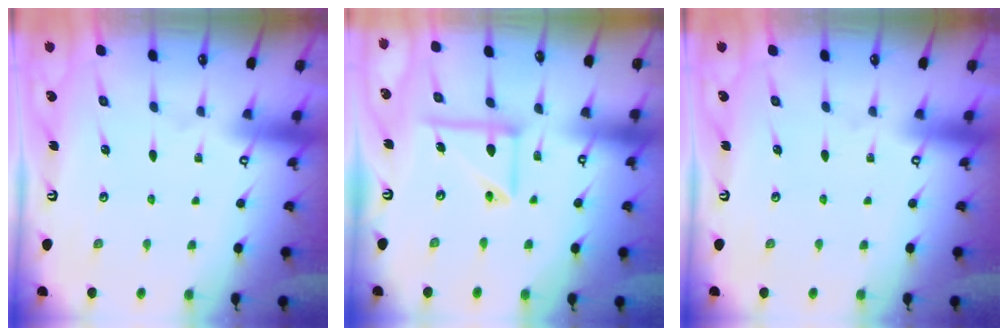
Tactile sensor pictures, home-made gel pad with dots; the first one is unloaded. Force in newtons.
{"total": 12.6, "press": 12.5, "slide": 1.7}
{"total": 0.0}